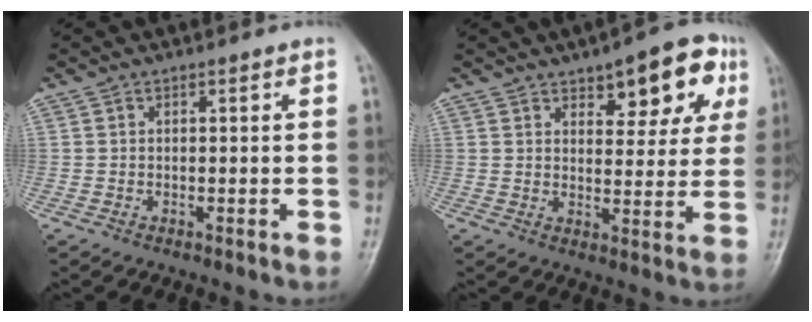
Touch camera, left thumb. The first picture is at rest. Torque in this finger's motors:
{"motor_torque": [0.18, 0.30, -0.16, -0.35, 0.11]}